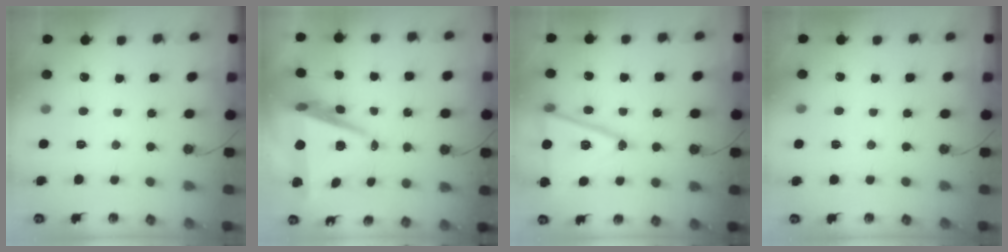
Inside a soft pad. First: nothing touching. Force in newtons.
{"total": 11.2, "press": 10.5, "slide": 4.0}
{"total": 17.3, "press": 17.0, "slide": 3.5}
{"total": 4.9, "press": 2.3, "slide": 4.2}